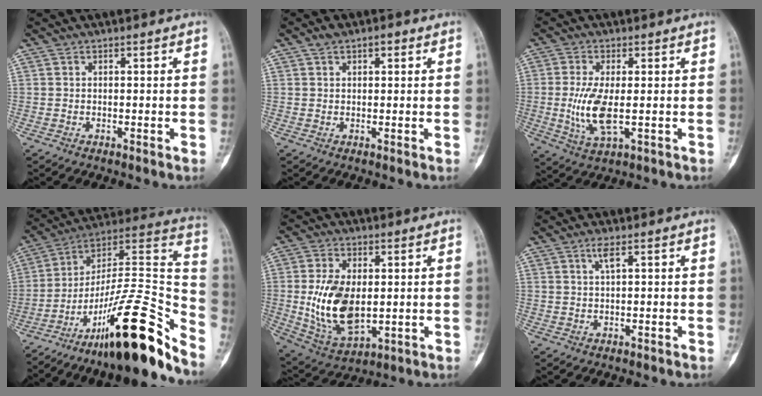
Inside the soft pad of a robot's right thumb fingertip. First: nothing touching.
{"total": 3.4, "force": [1.7, 1.8, 2.3], "torque": [-0.031, 0.008, 0.025]}
{"total": 7.9, "force": [-0.7, 2.9, 7.4], "torque": [-0.161, -0.012, -0.008]}
{"total": 28.7, "force": [-19.0, 6.1, 20.7], "torque": [-0.259, 0.118, -0.306]}
{"total": 13.9, "force": [-0.1, 8.2, 11.3], "torque": [-0.205, -0.009, 0.015]}
{"total": 1.7, "force": [0.5, 0.1, 1.6], "torque": [-0.040, 0.007, 0.011]}